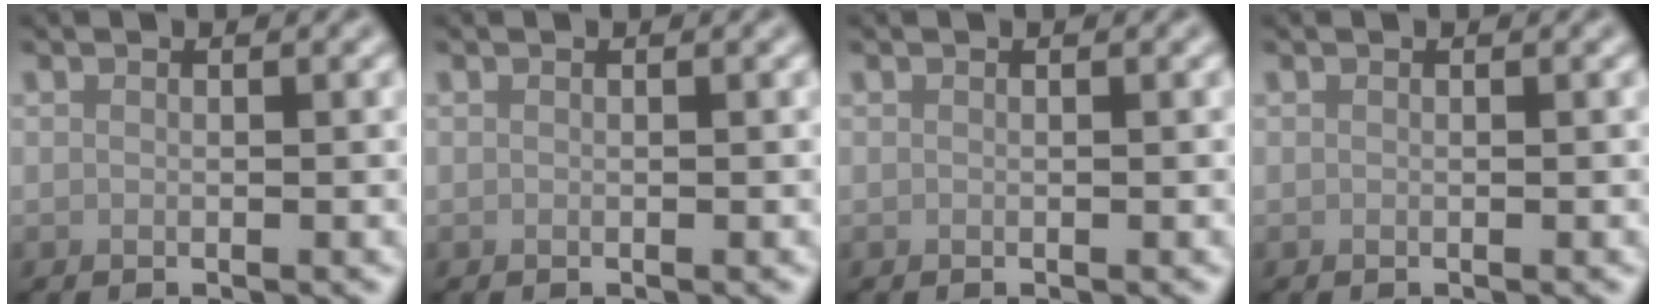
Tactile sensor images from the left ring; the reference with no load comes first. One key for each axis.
{"total": 0.0}
{"total": 0.0}
{"total": 0.0}